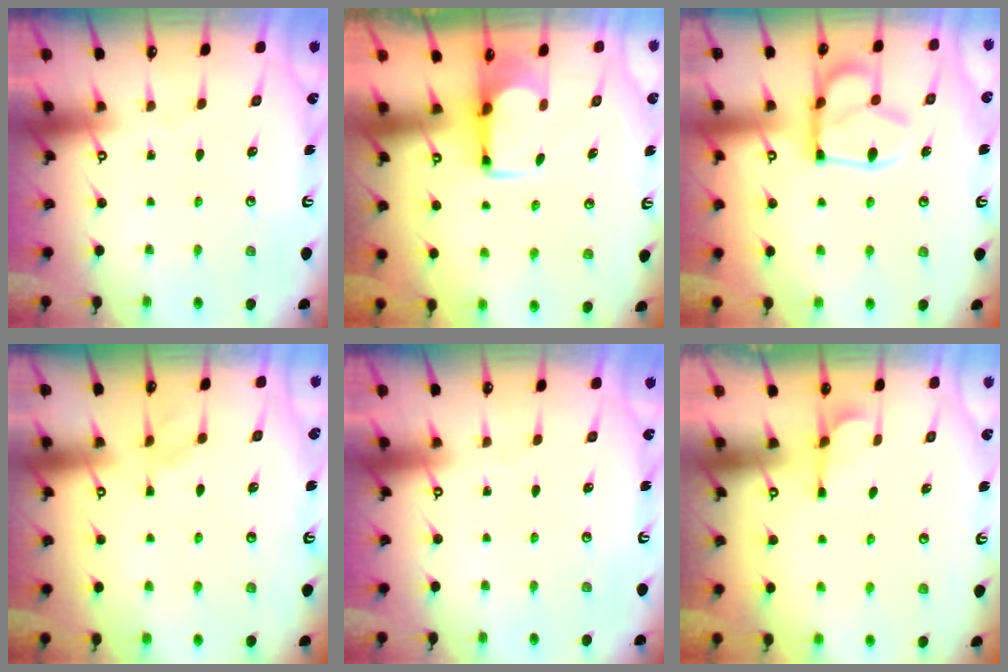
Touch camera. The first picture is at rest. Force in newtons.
{"total": 1.9, "press": 1.7, "slide": 0.8}
{"total": 15.0, "press": 15.0, "slide": 1.1}
{"total": 3.7, "press": 3.7, "slide": 0.4}
{"total": 0.0}
{"total": 5.9, "press": 5.7, "slide": 1.4}